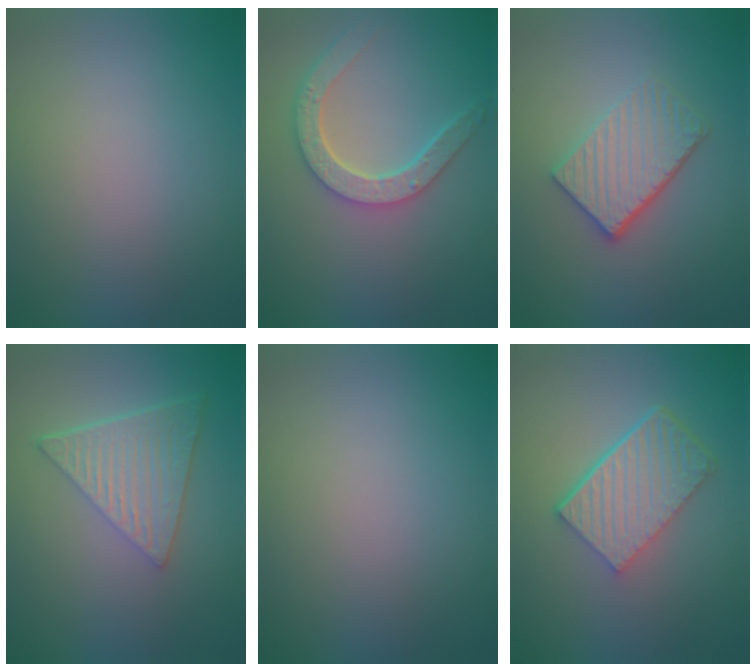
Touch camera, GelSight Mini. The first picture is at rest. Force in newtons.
{"total": 4.6, "press": 3.8, "slide": 2.7}
{"total": 4.1, "press": 3.3, "slide": 2.4}
{"total": 6.4, "press": 4.5, "slide": 4.5}
{"total": 0.0}
{"total": 6.0, "press": 4.1, "slide": 4.4}